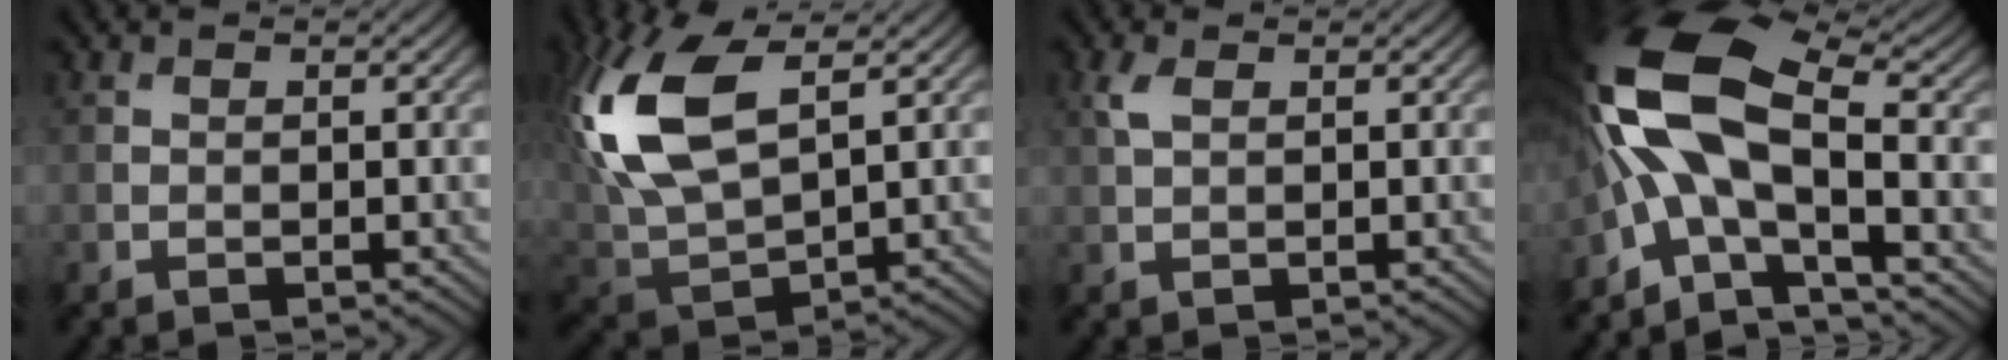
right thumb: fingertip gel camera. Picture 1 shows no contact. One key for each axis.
{"total": 13.5, "fx": 4.9, "fy": 6.8, "fz": 10.5, "tx": -0.270, "ty": 0.012, "tz": 0.103}
{"total": 1.8, "fx": 0.8, "fy": 0.8, "fz": 1.4, "tx": -0.040, "ty": 0.005, "tz": 0.016}
{"total": 14.2, "fx": -1.5, "fy": 6.5, "fz": 12.6, "tx": -0.265, "ty": 0.017, "tz": -0.048}